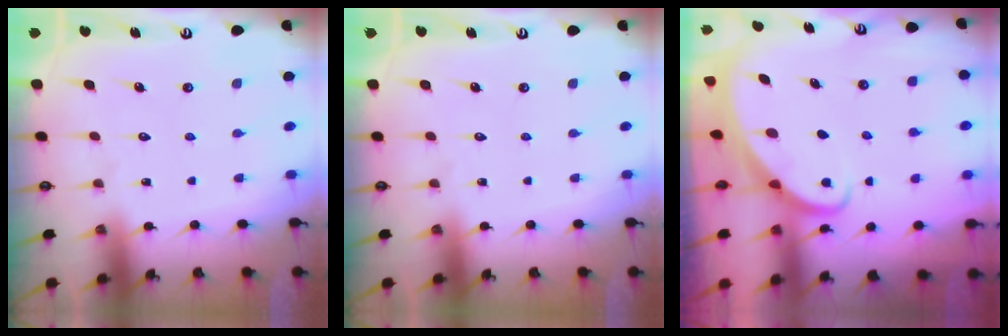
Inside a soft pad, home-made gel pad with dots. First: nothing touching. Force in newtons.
{"total": 0.0}
{"total": 3.1, "press": 3.0, "slide": 0.5}